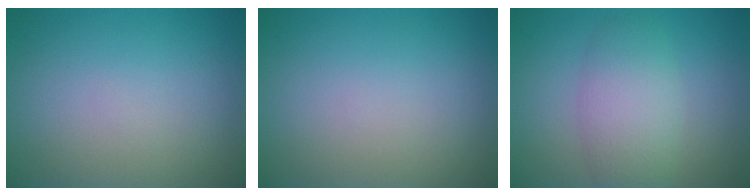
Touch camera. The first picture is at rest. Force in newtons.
{"total": 0.0}
{"total": 4.3, "press": 4.3, "slide": 0.1}